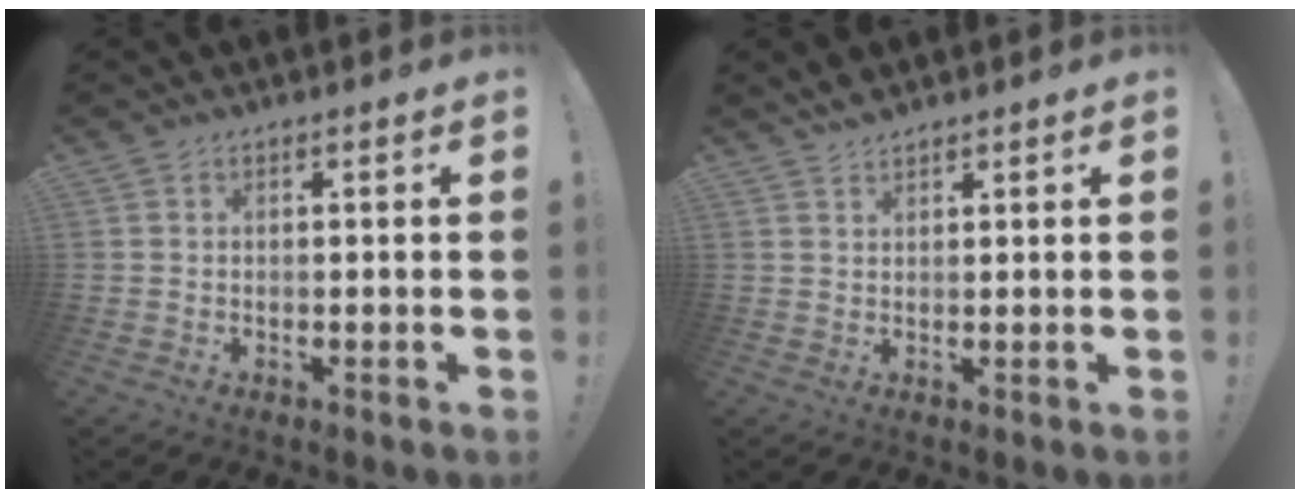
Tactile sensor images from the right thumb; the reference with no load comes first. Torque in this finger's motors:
{"motor_torque": [0.09, 0.04, 0.38, 0.12, 0.02]}